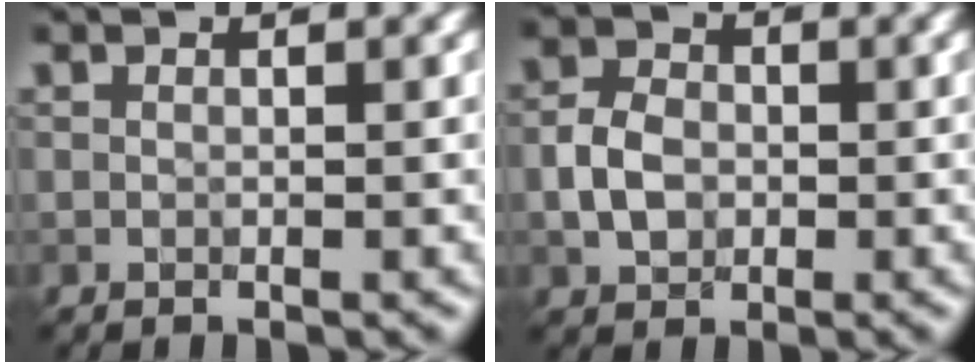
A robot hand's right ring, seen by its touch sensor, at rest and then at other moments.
{"total": 3.2, "force": [-0.6, 2.4, 2.0], "torque": [-0.041, 0.004, -0.016]}